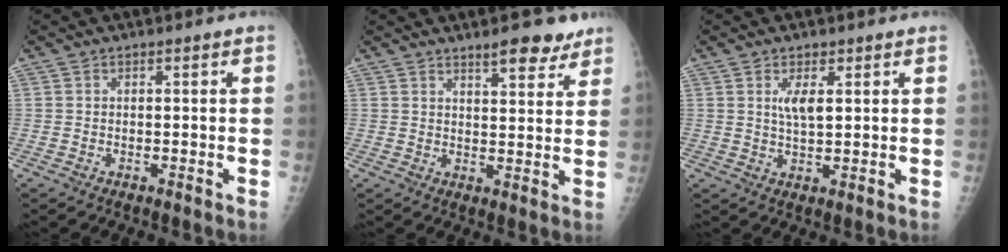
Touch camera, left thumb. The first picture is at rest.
{"total": 6.8, "force": [5.1, 2.1, 3.9], "torque": [-0.032, -0.030, 0.069]}
{"total": 4.0, "force": [1.5, 1.7, 3.2], "torque": [-0.050, -0.010, 0.028]}